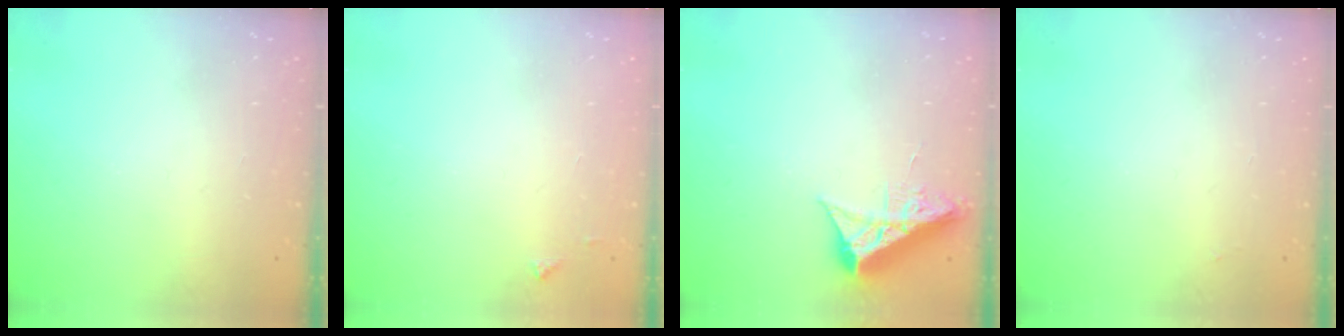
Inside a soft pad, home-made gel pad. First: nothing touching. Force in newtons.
{"total": 3.8, "press": 3.7, "slide": 0.6}
{"total": 8.2, "press": 8.2, "slide": 0.3}
{"total": 1.9, "press": 1.9, "slide": 0.3}